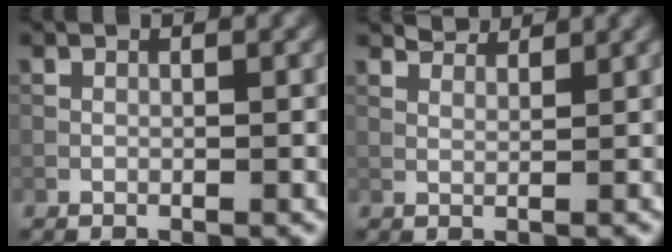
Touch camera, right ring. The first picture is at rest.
{"total": 2.2, "force": [2.0, 0.4, 0.6], "torque": [-0.018, -0.006, 0.037]}